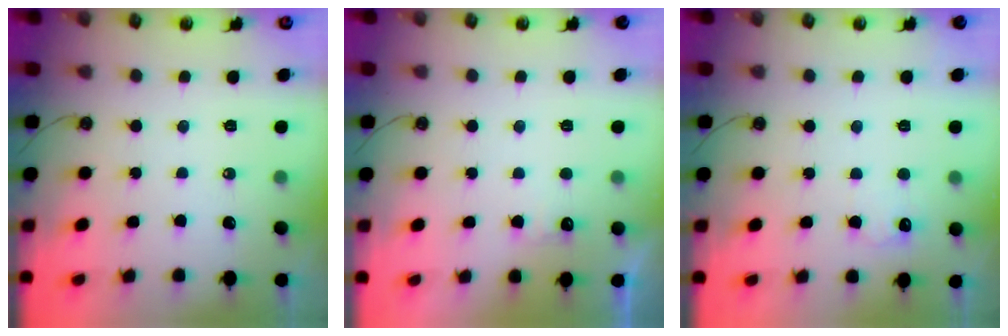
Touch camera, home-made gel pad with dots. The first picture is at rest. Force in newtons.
{"total": 6.3, "press": 6.2, "slide": 1.3}
{"total": 5.0, "press": 4.8, "slide": 1.2}